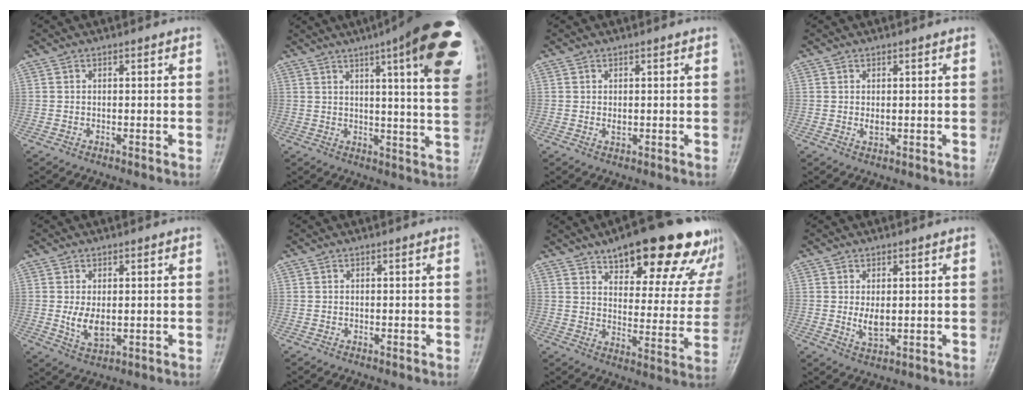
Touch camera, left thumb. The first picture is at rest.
{"total": 22.0, "force": [10.7, 4.1, 18.8], "torque": [-0.231, -0.026, 0.129]}
{"total": 1.2, "force": [0.2, 0.8, 0.9], "torque": [-0.011, -0.003, 0.006]}
{"total": 1.4, "force": [0.3, 0.9, 1.1], "torque": [-0.014, -0.005, 0.009]}
{"total": 4.8, "force": [0.1, 2.8, 3.9], "torque": [-0.067, -0.013, 0.010]}
{"total": 0.0}
{"total": 24.3, "force": [16.7, 9.0, 15.2], "torque": [-0.153, -0.055, 0.218]}
{"total": 3.4, "force": [0.4, 1.9, 2.8], "torque": [-0.045, -0.011, 0.014]}